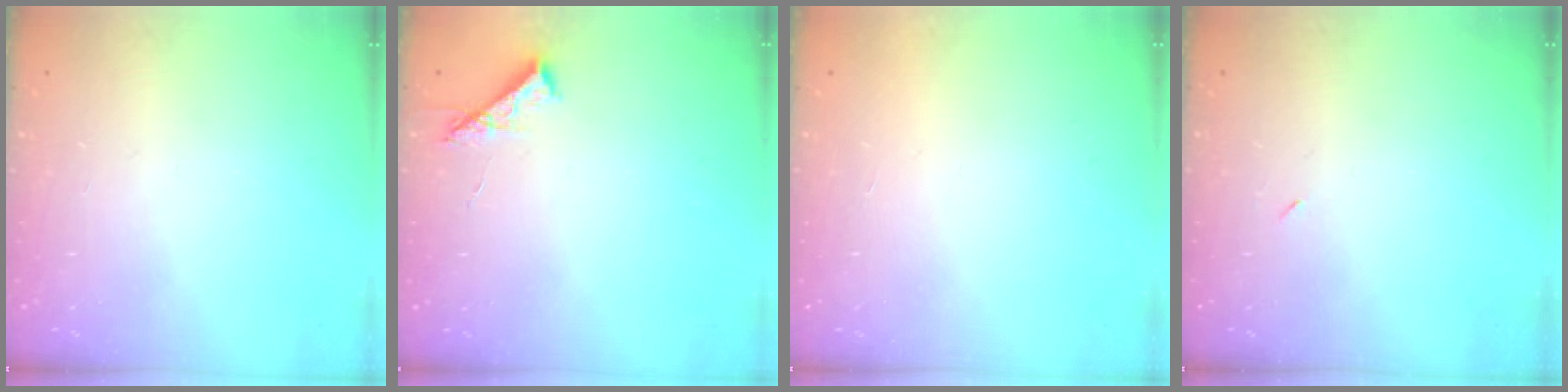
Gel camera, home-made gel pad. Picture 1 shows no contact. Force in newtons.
{"total": 6.0, "press": 6.0, "slide": 0.5}
{"total": 1.7, "press": 1.6, "slide": 0.1}
{"total": 2.2, "press": 1.8, "slide": 1.2}